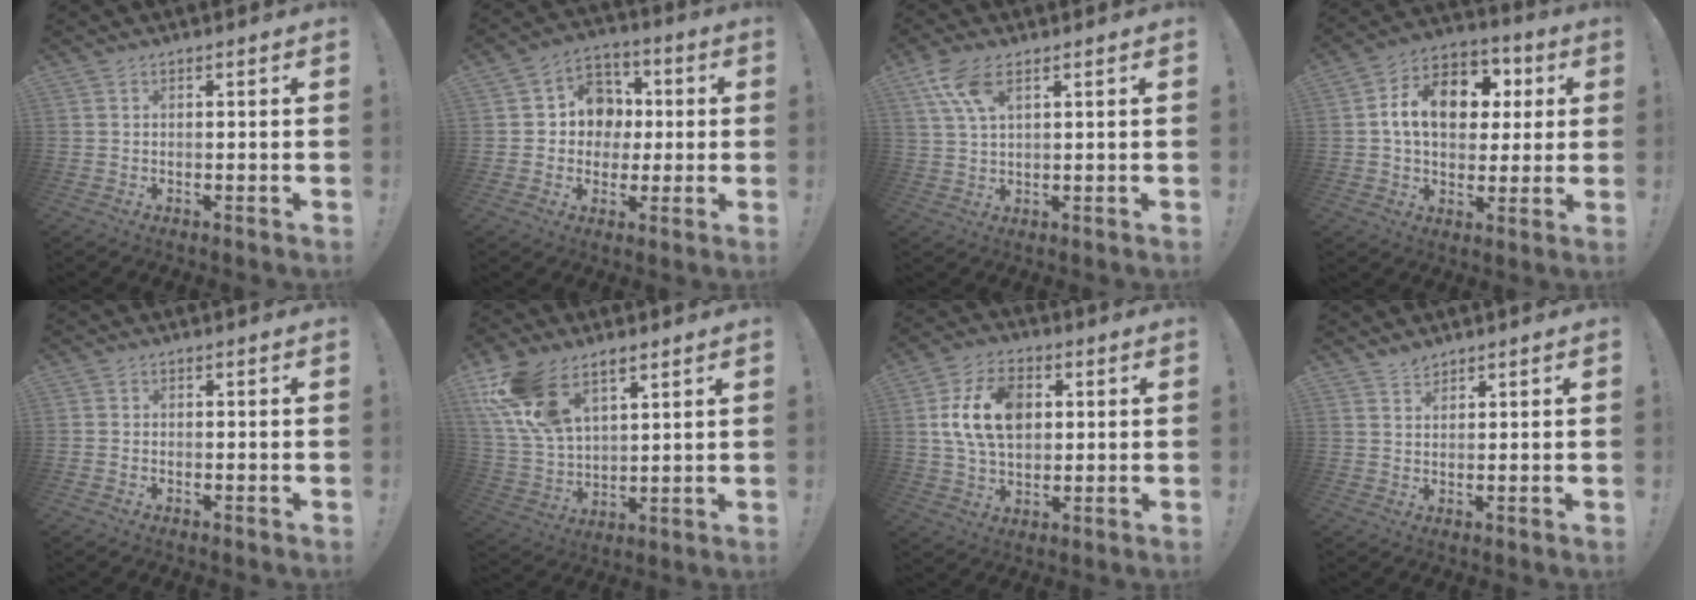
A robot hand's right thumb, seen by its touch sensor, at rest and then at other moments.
{"total": 11.1, "force": [0.4, 10.4, 3.8], "torque": [-0.046, 0.010, 0.018]}
{"total": 8.2, "force": [4.3, 3.5, 6.1], "torque": [-0.117, -0.006, 0.084]}
{"total": 15.8, "force": [3.4, 11.3, 10.4], "torque": [-0.149, 0.002, 0.065]}
{"total": 0.8, "force": [-0.6, 0.5, 0.1], "torque": [0.001, 0.002, -0.011]}
{"total": 16.4, "force": [9.4, 9.6, 9.4], "torque": [-0.185, -0.046, 0.178]}
{"total": 15.1, "force": [2.6, 10.6, 10.5], "torque": [-0.177, 0.002, 0.050]}
{"total": 2.4, "force": [2.2, 0.8, 0.4], "torque": [0.008, -0.019, 0.038]}